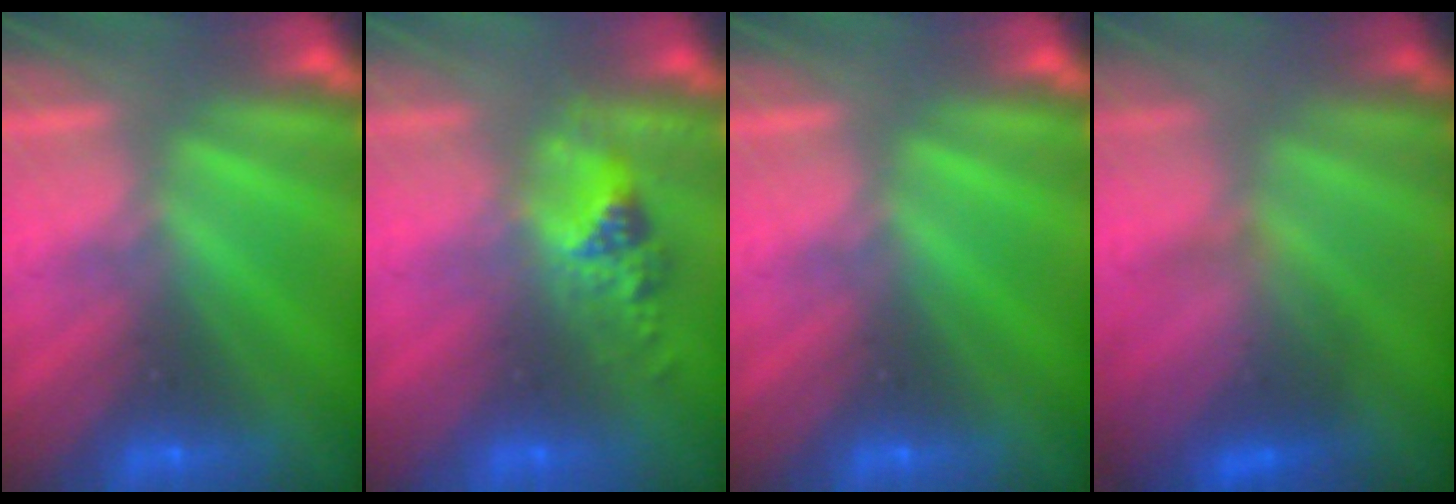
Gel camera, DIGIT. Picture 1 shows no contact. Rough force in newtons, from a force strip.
{"total": 2.5}
{"total": 0.0}
{"total": 4.2}